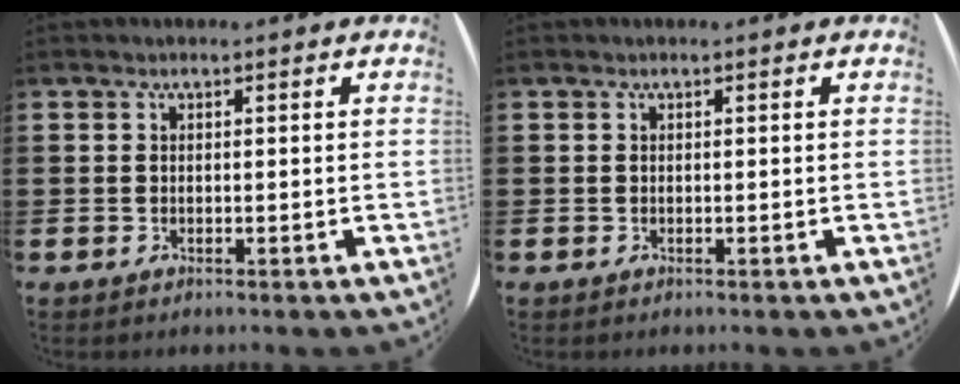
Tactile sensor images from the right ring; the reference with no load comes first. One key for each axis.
{"total": 0.0}